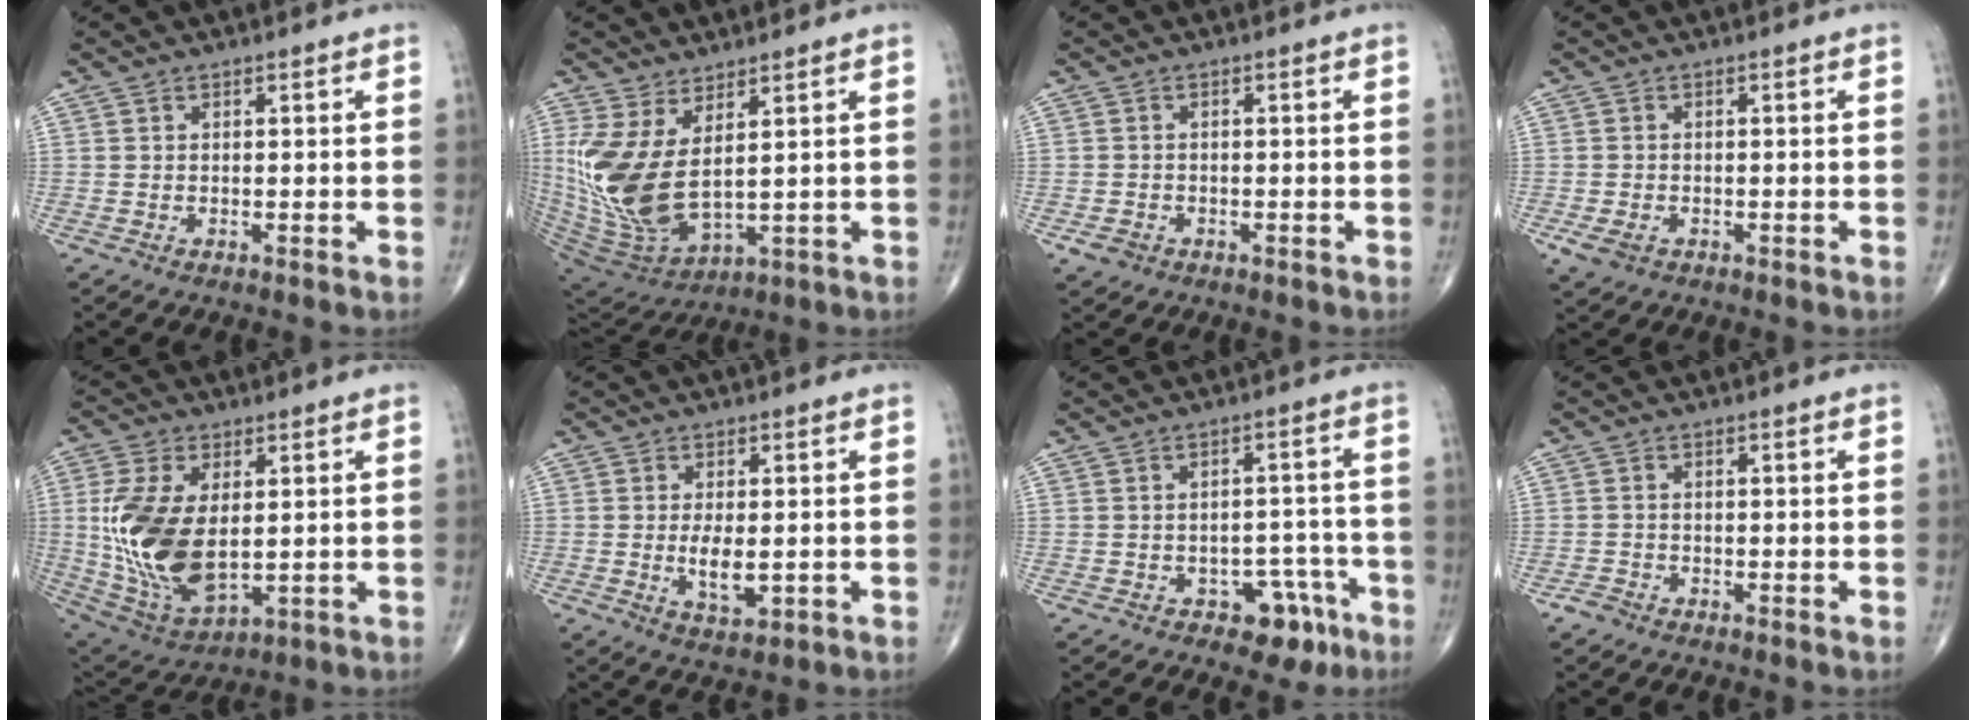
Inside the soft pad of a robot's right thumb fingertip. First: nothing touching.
{"total": 14.7, "force": [3.1, 6.9, 12.6], "torque": [-0.279, -0.035, 0.084]}
{"total": 2.5, "force": [-1.2, 2.0, 1.0], "torque": [-0.017, 0.005, -0.015]}
{"total": 3.4, "force": [-1.4, 2.4, 2.0], "torque": [-0.042, 0.000, -0.019]}
{"total": 17.6, "force": [1.0, 9.8, 14.6], "torque": [-0.300, -0.016, 0.036]}
{"total": 5.3, "force": [-0.6, 2.5, 4.7], "torque": [-0.082, -0.011, -0.006]}
{"total": 7.0, "force": [-3.9, 4.4, 3.8], "torque": [-0.015, 0.036, -0.048]}
{"total": 1.6, "force": [-1.2, 1.0, 0.4], "torque": [-0.011, 0.004, -0.025]}